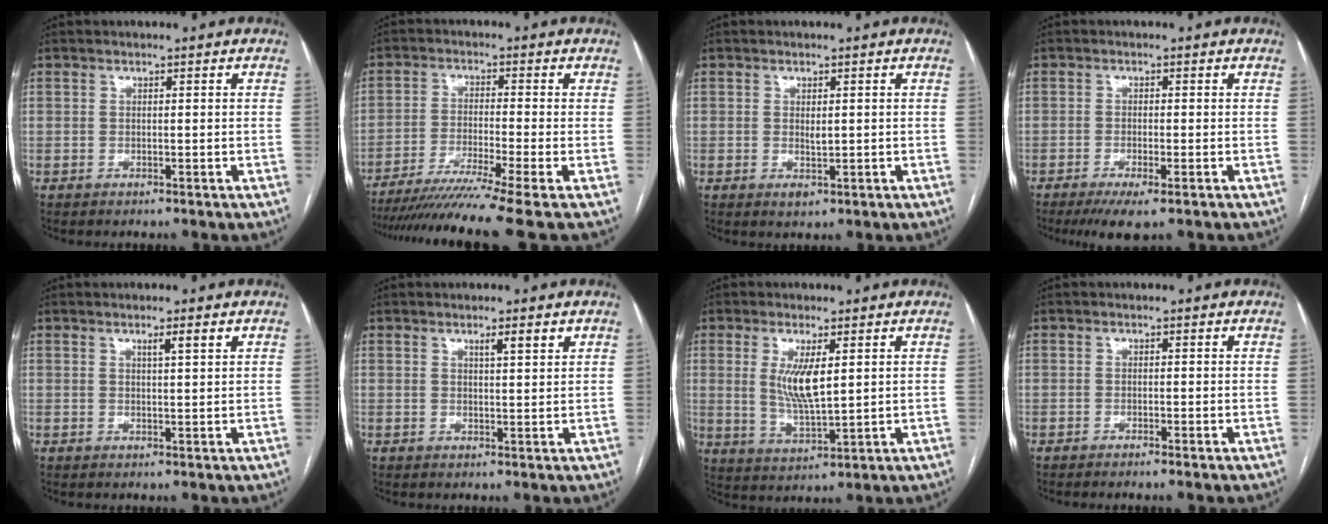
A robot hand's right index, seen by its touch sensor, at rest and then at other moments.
{"total": 12.0, "force": [-9.7, -2.9, 6.5], "torque": [-0.093, -0.031, -0.156]}
{"total": 1.7, "force": [0.0, 0.9, 1.5], "torque": [-0.027, -0.006, 0.004]}
{"total": 4.9, "force": [-3.0, 0.9, 3.8], "torque": [-0.062, -0.012, -0.046]}
{"total": 2.0, "force": [1.2, -0.1, 1.6], "torque": [-0.030, -0.002, 0.019]}
{"total": 2.5, "force": [1.6, 0.2, 1.9], "torque": [-0.034, -0.003, 0.026]}
{"total": 6.7, "force": [1.8, 1.6, 6.3], "torque": [-0.128, -0.009, 0.042]}
{"total": 0.6, "force": [-0.5, -0.2, 0.4], "torque": [-0.007, 0.001, -0.010]}